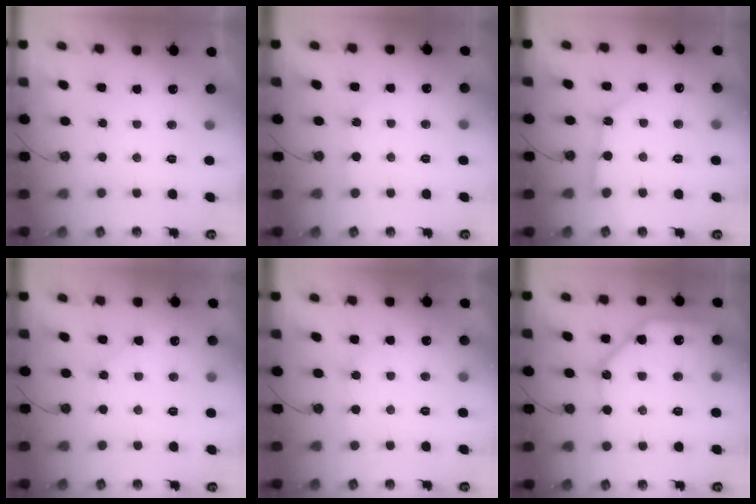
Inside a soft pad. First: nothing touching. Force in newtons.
{"total": 2.6, "press": 2.6, "slide": 0.3}
{"total": 7.6, "press": 7.5, "slide": 0.7}
{"total": 5.4, "press": 5.4, "slide": 0.7}
{"total": 4.7, "press": 4.7, "slide": 0.6}
{"total": 13.3, "press": 13.2, "slide": 1.4}